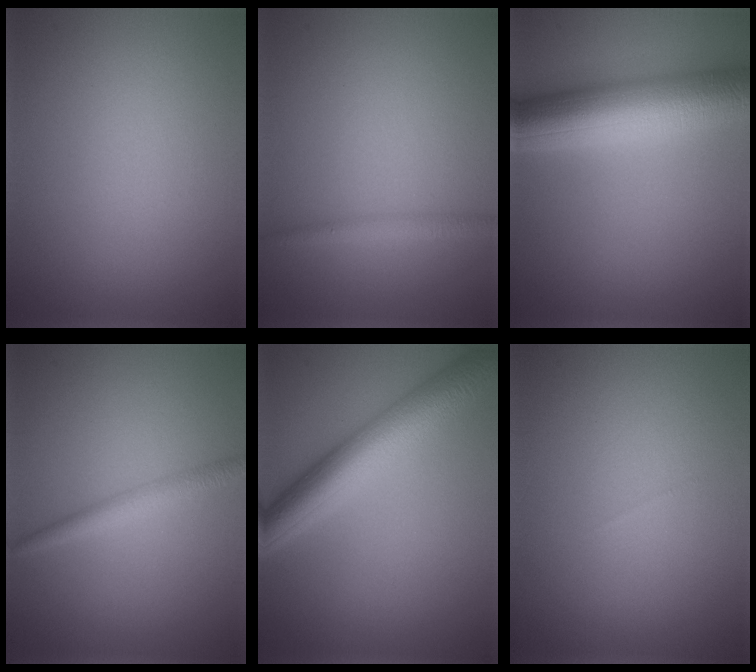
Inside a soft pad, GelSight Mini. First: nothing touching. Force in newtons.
{"total": 1.4, "press": 1.4, "slide": 0.1}
{"total": 9.7, "press": 9.7, "slide": 0.1}
{"total": 2.1, "press": 2.1, "slide": 0.0}
{"total": 7.4, "press": 7.4, "slide": 0.1}
{"total": 0.0}